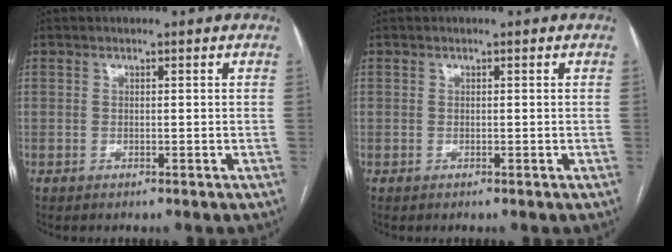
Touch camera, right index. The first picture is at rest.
{"total": 0.0}